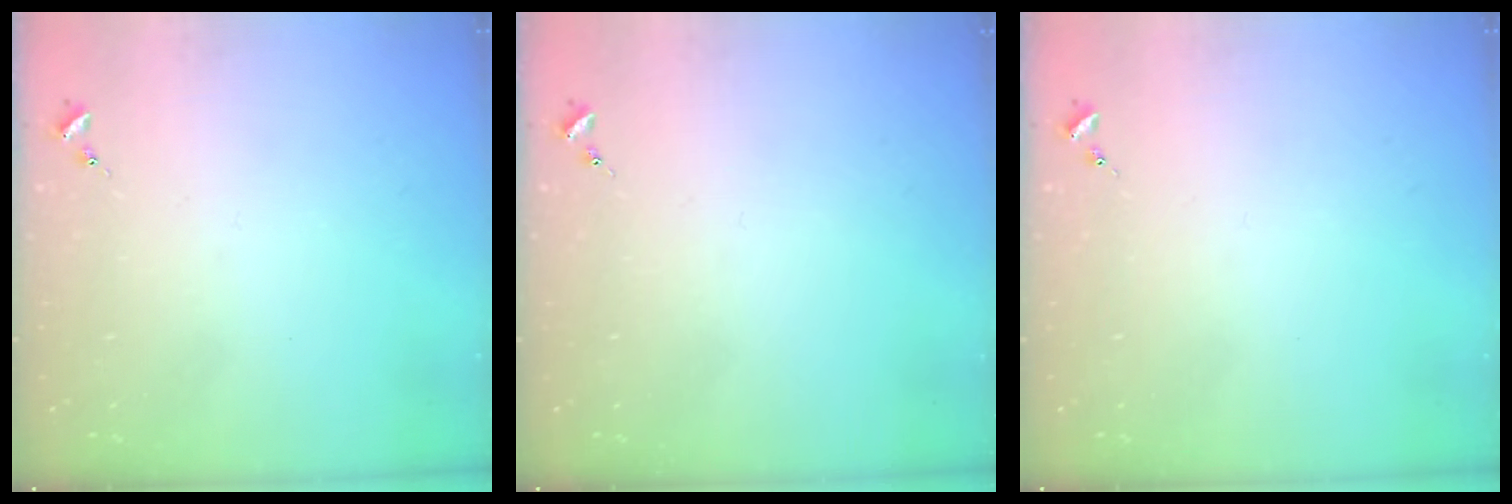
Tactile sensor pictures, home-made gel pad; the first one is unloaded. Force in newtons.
{"total": 0.0}
{"total": 0.0}